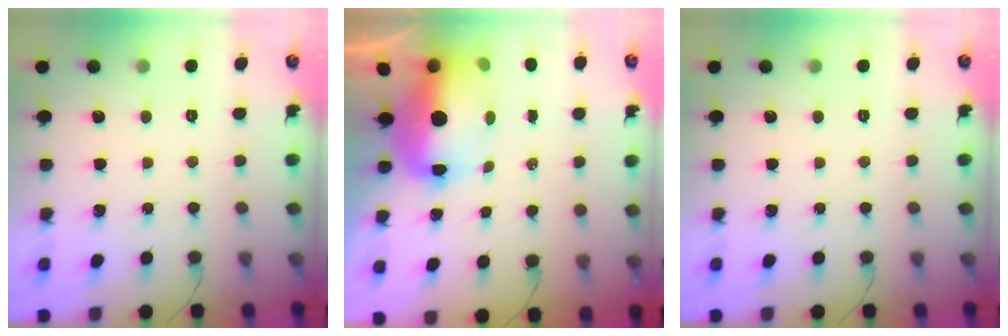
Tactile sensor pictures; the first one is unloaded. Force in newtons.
{"total": 11.1, "press": 10.8, "slide": 2.6}
{"total": 0.0}